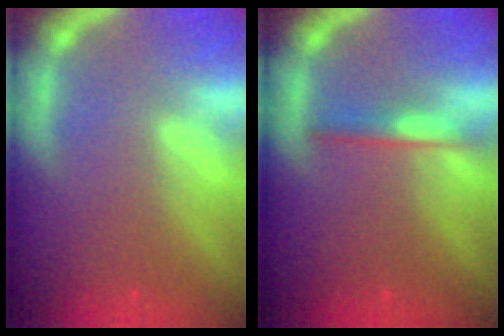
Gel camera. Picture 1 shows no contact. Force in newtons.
{"total": 1.9}